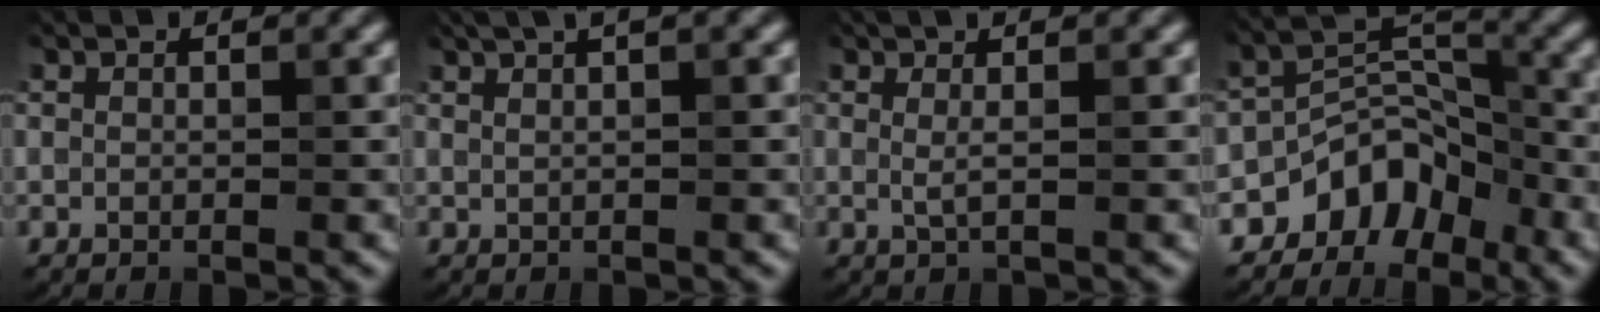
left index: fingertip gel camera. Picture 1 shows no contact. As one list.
[{"total": 4.6, "force": [2.9, 1.8, 3.2], "torque": [-0.026, 0.025, 0.022]}, {"total": 1.6, "force": [0.3, 0.4, 1.5], "torque": [-0.026, -0.004, 0.001]}, {"total": 5.5, "force": [-3.5, 3.6, 2.3], "torque": [-0.015, 0.006, -0.065]}]